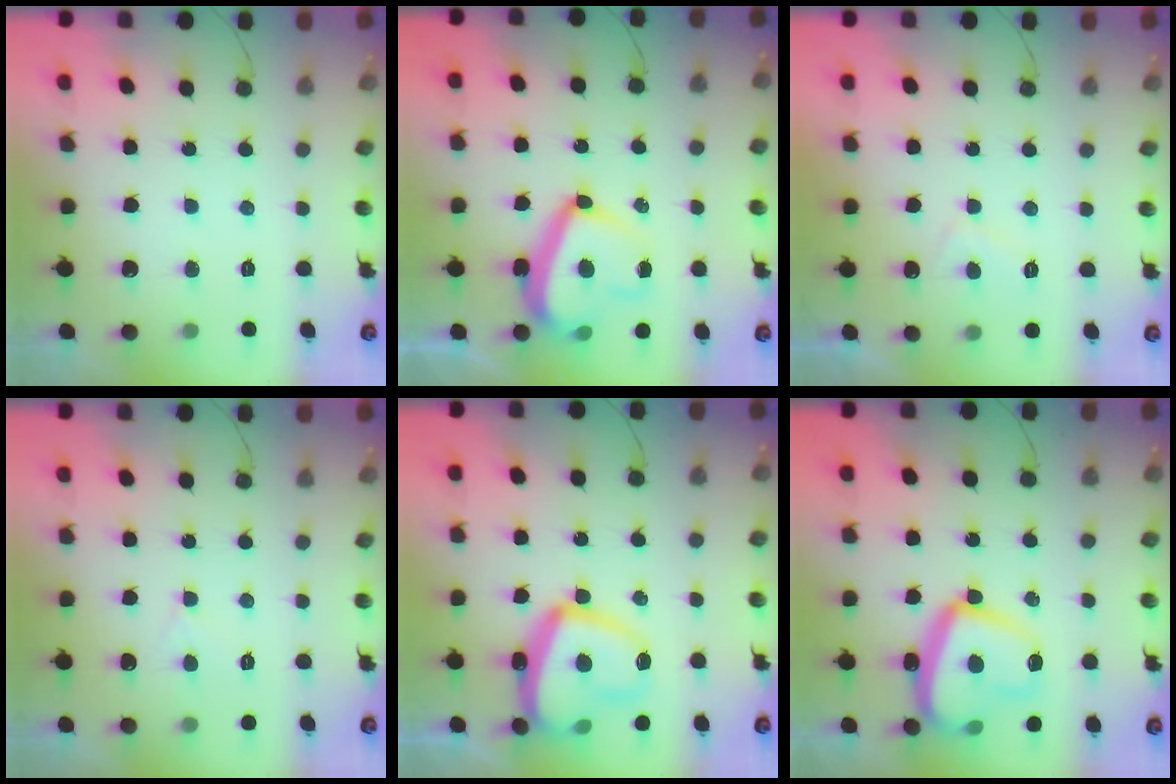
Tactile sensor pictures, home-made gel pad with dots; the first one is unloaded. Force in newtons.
{"total": 14.6, "press": 14.5, "slide": 1.4}
{"total": 2.8, "press": 2.7, "slide": 0.9}
{"total": 2.7, "press": 2.7, "slide": 0.3}
{"total": 18.6, "press": 18.5, "slide": 1.9}
{"total": 18.7, "press": 18.6, "slide": 1.6}